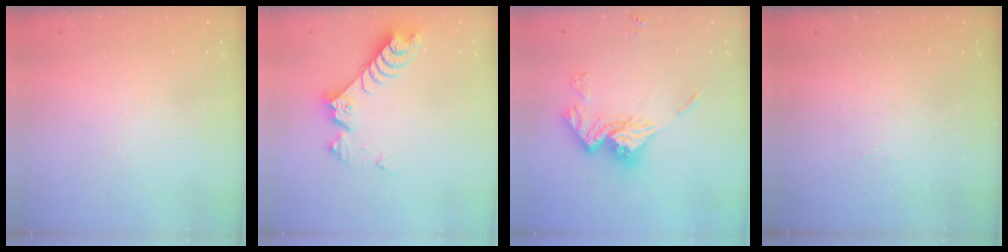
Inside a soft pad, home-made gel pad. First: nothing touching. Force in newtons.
{"total": 8.6, "press": 8.6, "slide": 0.3}
{"total": 15.7, "press": 15.6, "slide": 1.7}
{"total": 2.0, "press": 1.9, "slide": 0.8}